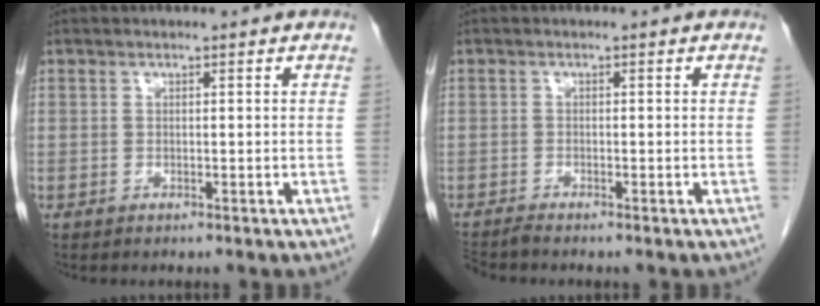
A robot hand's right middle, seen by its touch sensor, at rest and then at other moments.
{"total": 1.9, "force": [-1.7, -0.5, 0.5], "torque": [-0.014, -0.007, -0.035]}